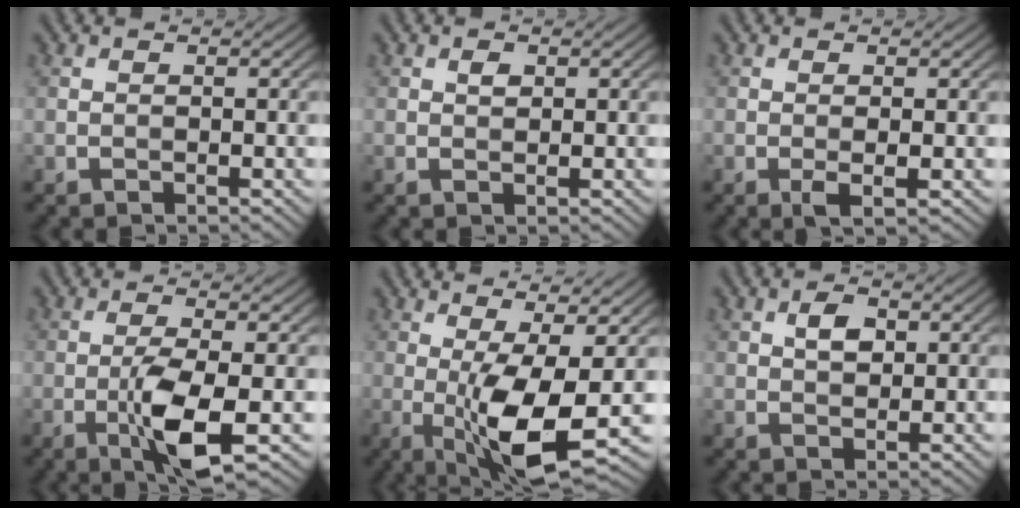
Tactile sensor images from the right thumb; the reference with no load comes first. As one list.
[{"total": 1.0, "force": [0.5, 0.6, 0.7], "torque": [-0.012, -0.002, 0.009]}, {"total": 1.7, "force": [-0.4, 0.2, 1.7], "torque": [-0.034, -0.002, -0.009]}, {"total": 6.5, "force": [-1.9, 1.4, 6.1], "torque": [-0.117, 0.003, -0.037]}, {"total": 9.1, "force": [-1.3, 2.3, 8.8], "torque": [-0.166, -0.007, -0.018]}, {"total": 2.7, "force": [0.8, 1.6, 2.0], "torque": [-0.039, 0.001, 0.012]}]